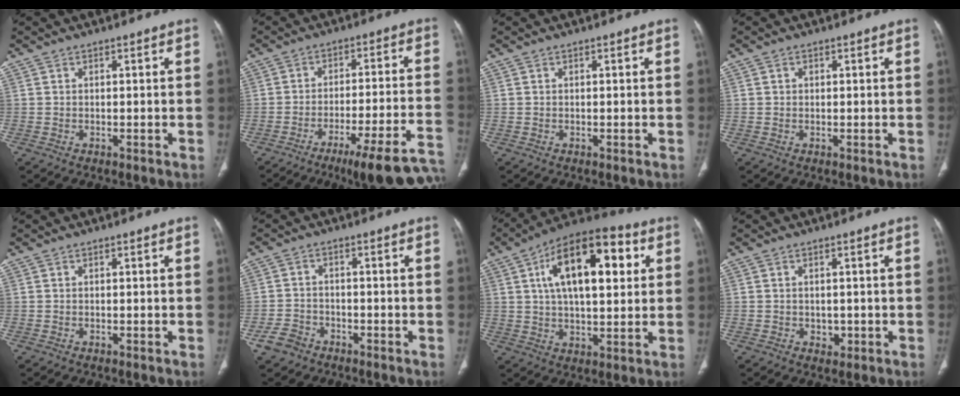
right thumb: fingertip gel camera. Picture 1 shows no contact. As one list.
[{"total": 18.1, "force": [-11.5, 2.4, 13.8], "torque": [-0.160, 0.061, -0.167]}, {"total": 0.0}, {"total": 0.7, "force": [0.2, 0.6, 0.3], "torque": [-0.001, 0.001, 0.003]}, {"total": 0.0}, {"total": 4.2, "force": [-2.8, 2.9, 1.3], "torque": [-0.025, 0.019, -0.047]}, {"total": 19.7, "force": [5.6, 9.1, 16.5], "torque": [-0.239, 0.011, 0.081]}, {"total": 1.7, "force": [-0.3, 1.4, 0.9], "torque": [-0.008, 0.000, 0.001]}]